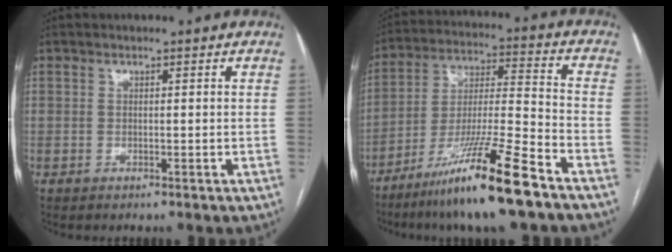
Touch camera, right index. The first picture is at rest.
{"total": 16.0, "force": [-11.0, -0.5, 11.7], "torque": [-0.233, -0.031, -0.199]}